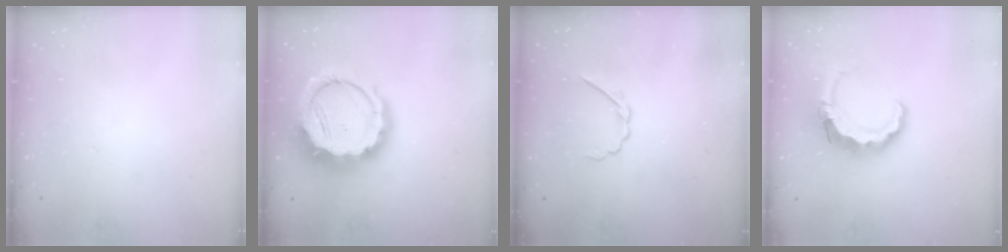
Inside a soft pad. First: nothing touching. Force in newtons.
{"total": 17.7, "press": 17.4, "slide": 3.4}
{"total": 2.6, "press": 2.5, "slide": 0.8}
{"total": 9.9, "press": 9.7, "slide": 1.7}